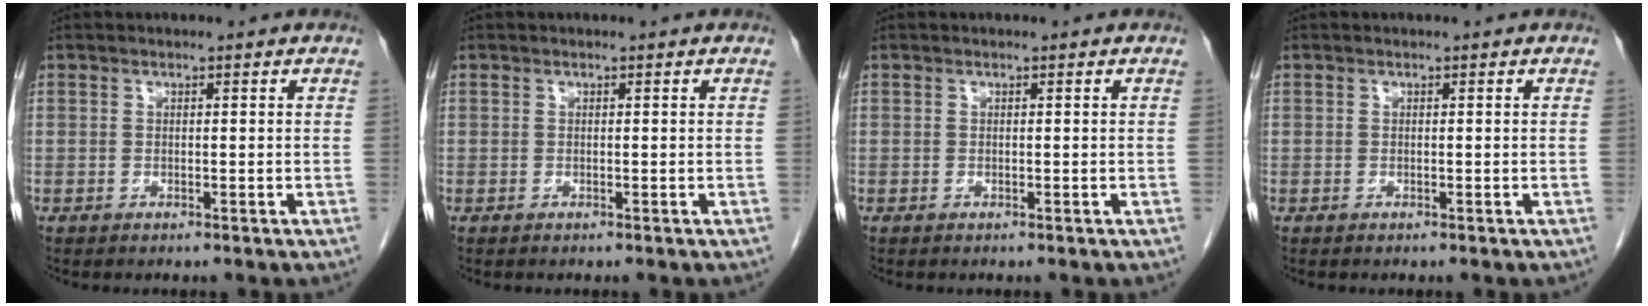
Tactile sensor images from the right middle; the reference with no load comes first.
{"total": 0.0}
{"total": 0.0}
{"total": 0.0}